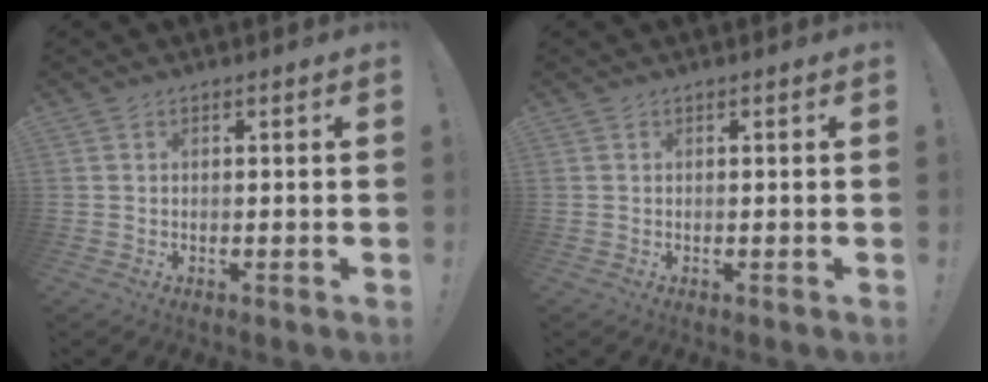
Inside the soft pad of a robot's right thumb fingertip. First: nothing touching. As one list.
[{"total": 0.0}]